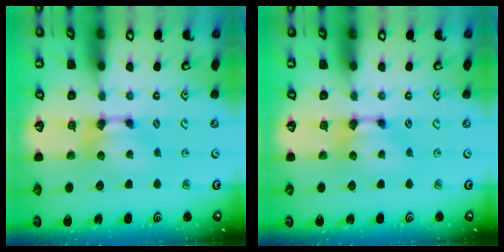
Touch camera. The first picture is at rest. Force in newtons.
{"total": 0.0}